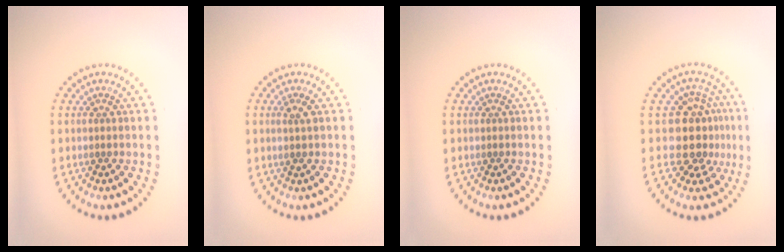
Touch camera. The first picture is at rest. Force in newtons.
{"total": 1.0, "press": 0.9, "slide": 0.4}
{"total": 0.0}
{"total": 4.1, "press": 3.4, "slide": 2.4}